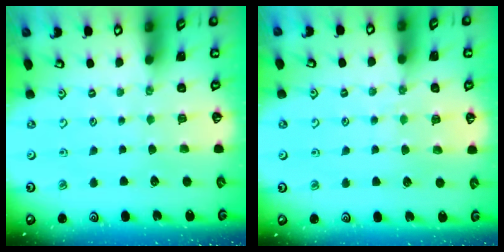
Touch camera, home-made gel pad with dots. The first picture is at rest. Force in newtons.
{"total": 7.4, "press": 7.3, "slide": 0.8}